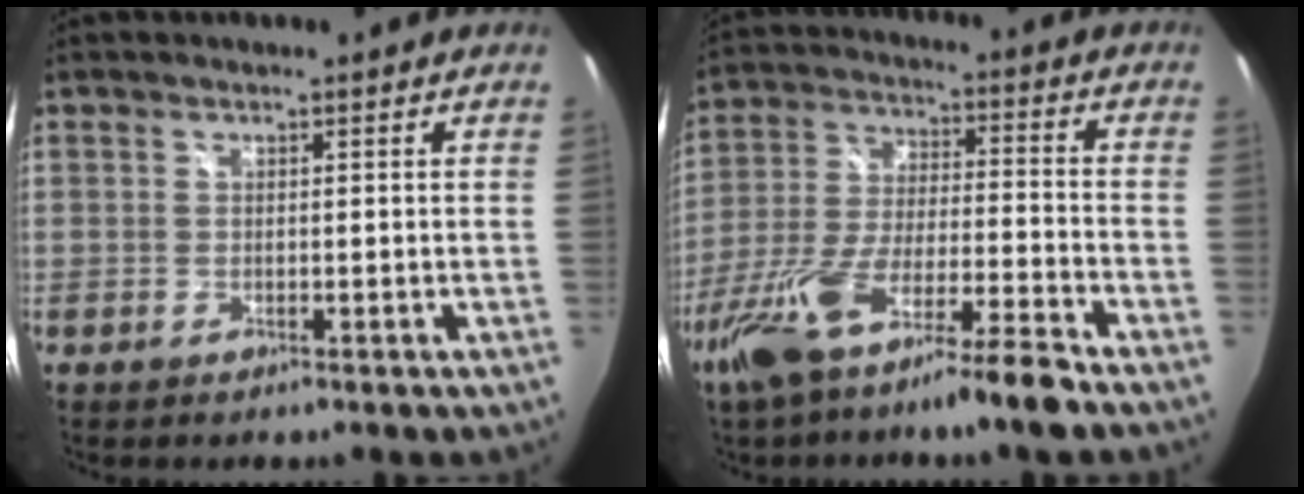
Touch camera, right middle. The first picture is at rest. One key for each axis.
{"total": 15.9, "fx": -11.5, "fy": 0.8, "fz": 10.9, "tx": -0.225, "ty": -0.031, "tz": -0.204}